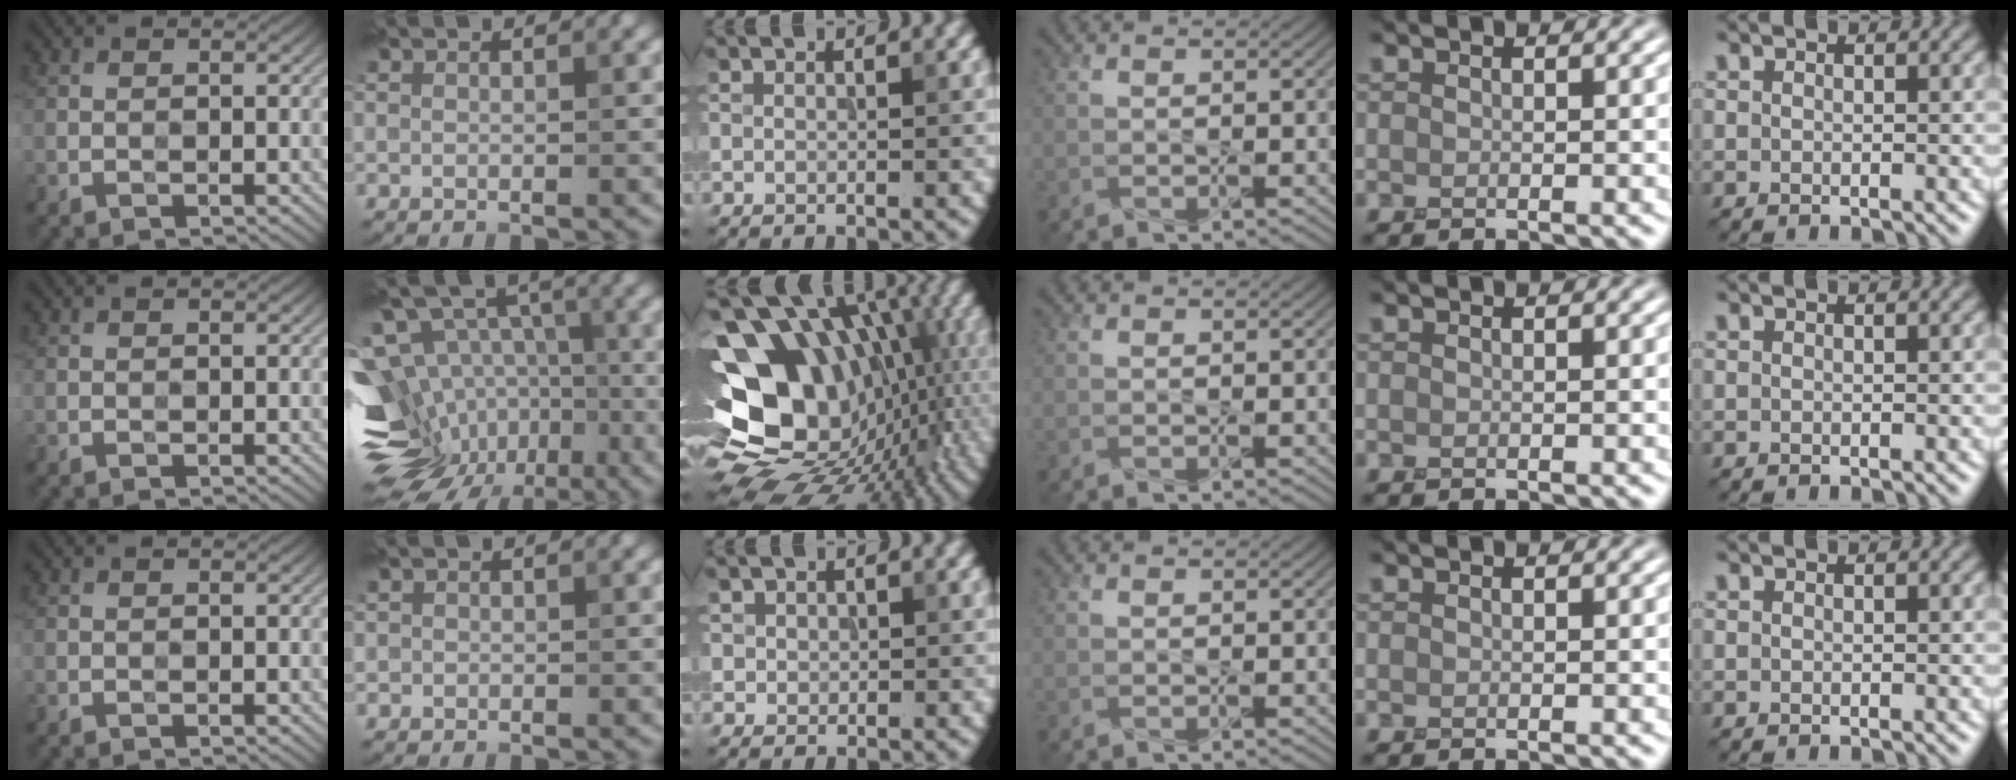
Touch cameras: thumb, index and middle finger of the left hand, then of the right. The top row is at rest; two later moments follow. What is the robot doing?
{"motion": "press", "object": "stapler"}